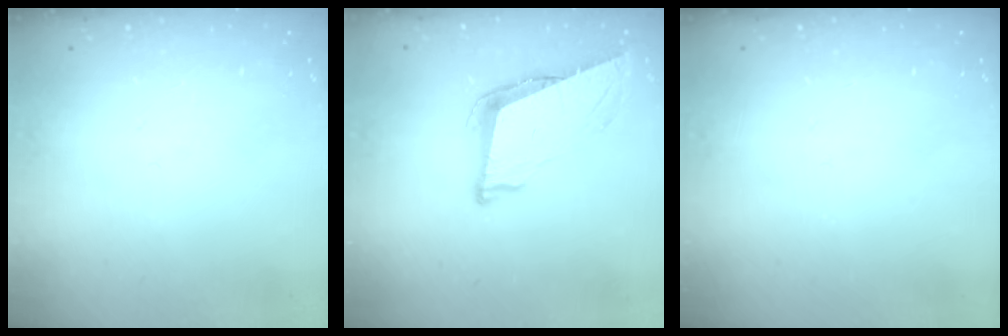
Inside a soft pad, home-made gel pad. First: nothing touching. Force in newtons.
{"total": 9.3, "press": 8.8, "slide": 3.2}
{"total": 0.0}